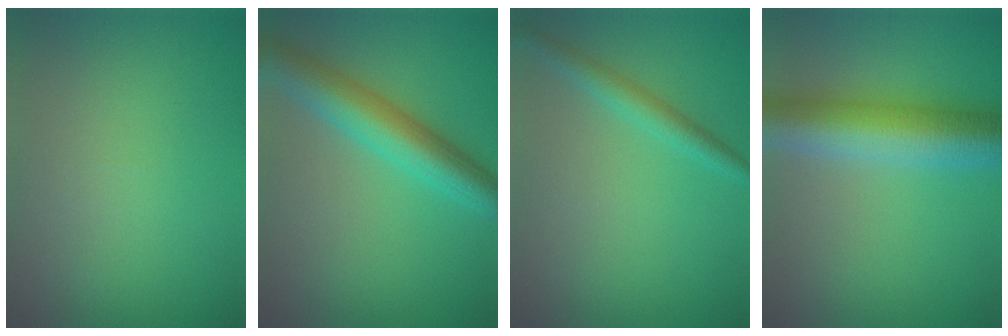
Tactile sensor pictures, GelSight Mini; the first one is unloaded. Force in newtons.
{"total": 6.4, "press": 6.4, "slide": 0.2}
{"total": 2.2, "press": 2.2, "slide": 0.0}
{"total": 8.6, "press": 8.6, "slide": 0.3}